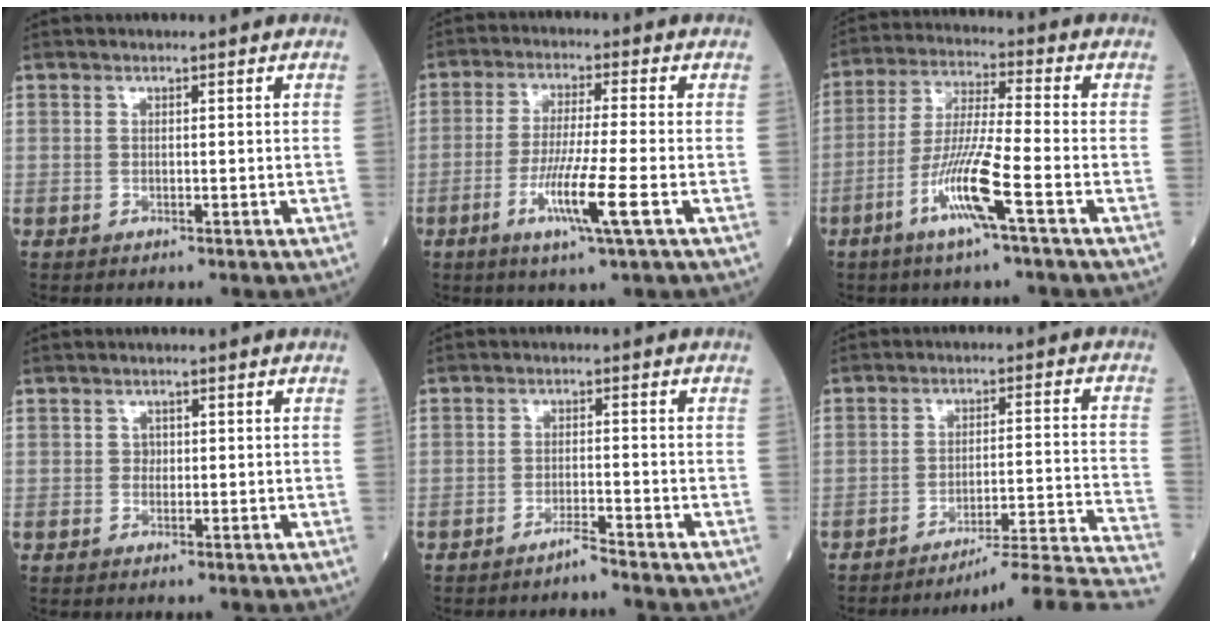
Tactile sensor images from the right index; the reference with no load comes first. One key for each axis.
{"total": 8.7, "fx": -3.2, "fy": -0.6, "fz": 8.1, "tx": -0.156, "ty": -0.019, "tz": -0.062}
{"total": 10.3, "fx": -4.6, "fy": -0.3, "fz": 9.2, "tx": -0.185, "ty": -0.010, "tz": -0.093}
{"total": 0.8, "fx": 0.1, "fy": 0.7, "fz": 0.3, "tx": -0.002, "ty": 0.002, "tz": 0.000}
{"total": 2.2, "fx": -2.0, "fy": -0.6, "fz": 0.5, "tx": -0.006, "ty": -0.003, "tz": -0.038}
{"total": 19.0, "fx": -18.1, "fy": -3.5, "fz": 4.4, "tx": 0.002, "ty": 0.000, "tz": -0.237}